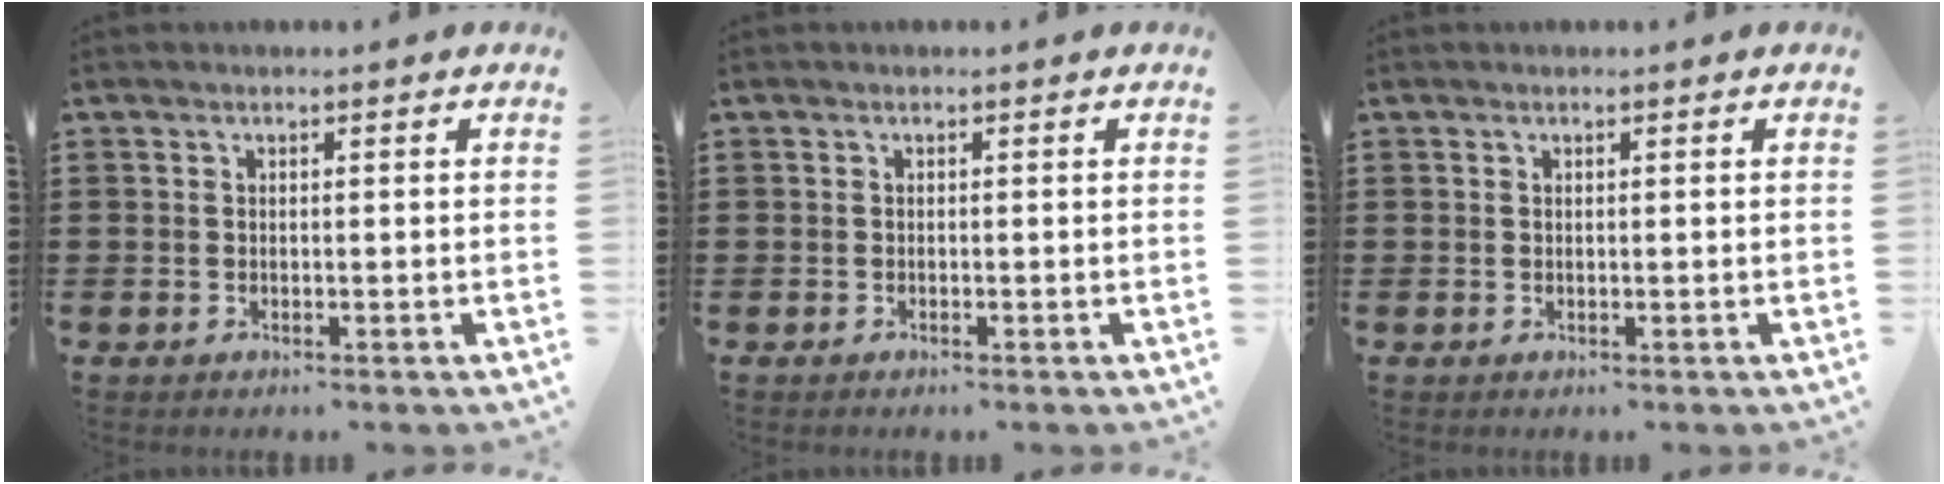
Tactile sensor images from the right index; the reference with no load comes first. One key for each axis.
{"total": 0.0}
{"total": 0.0}